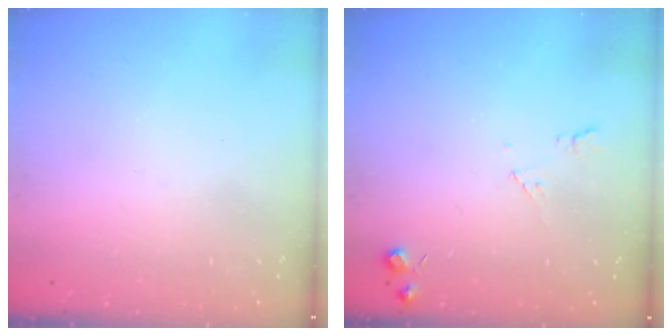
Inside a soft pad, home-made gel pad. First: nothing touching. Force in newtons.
{"total": 5.6, "press": 5.6, "slide": 0.9}